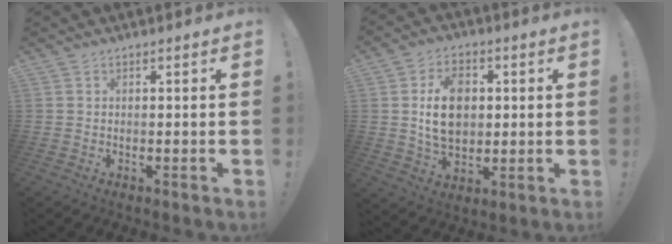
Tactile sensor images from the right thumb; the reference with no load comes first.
{"total": 13.3, "force": [1.9, 9.6, 9.0], "torque": [-0.136, 0.006, 0.036]}